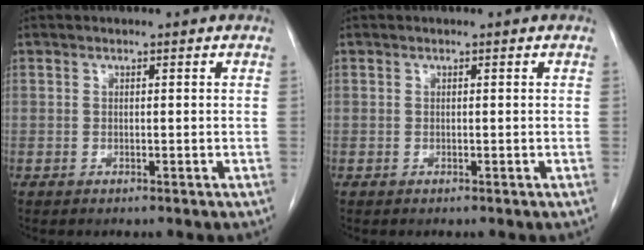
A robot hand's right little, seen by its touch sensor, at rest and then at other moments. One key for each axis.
{"total": 0.0}